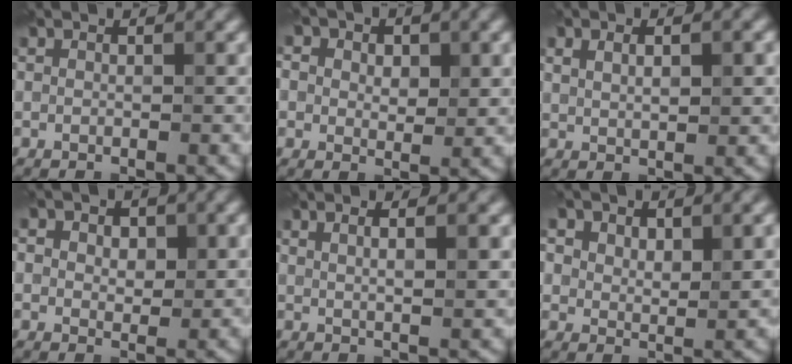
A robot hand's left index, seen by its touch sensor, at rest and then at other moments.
{"total": 6.7, "force": [2.9, 4.8, 3.6], "torque": [-0.050, 0.020, 0.013]}
{"total": 2.8, "force": [0.8, 1.3, 2.4], "torque": [-0.046, 0.000, 0.019]}
{"total": 5.0, "force": [2.2, 3.5, 2.9], "torque": [-0.038, 0.015, 0.009]}
{"total": 3.3, "force": [1.4, 1.0, 2.9], "torque": [-0.031, 0.005, 0.017]}
{"total": 6.0, "force": [3.0, 3.5, 3.9], "torque": [-0.065, -0.005, 0.045]}